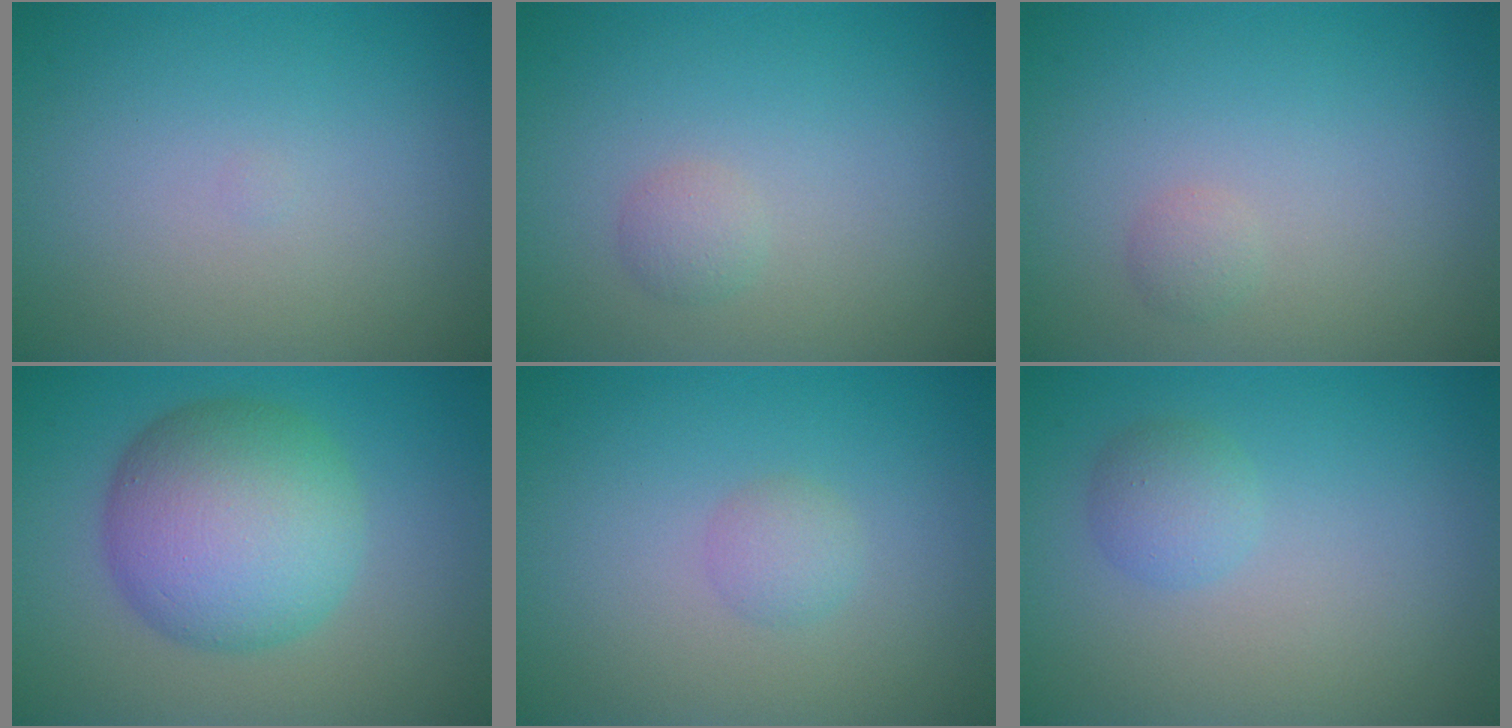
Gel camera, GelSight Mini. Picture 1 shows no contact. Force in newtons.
{"total": 1.1, "press": 1.1, "slide": 0.0}
{"total": 0.8, "press": 0.8, "slide": 0.1}
{"total": 8.9, "press": 8.9, "slide": 0.3}
{"total": 1.3, "press": 1.3, "slide": 0.1}
{"total": 1.8, "press": 1.8, "slide": 0.0}